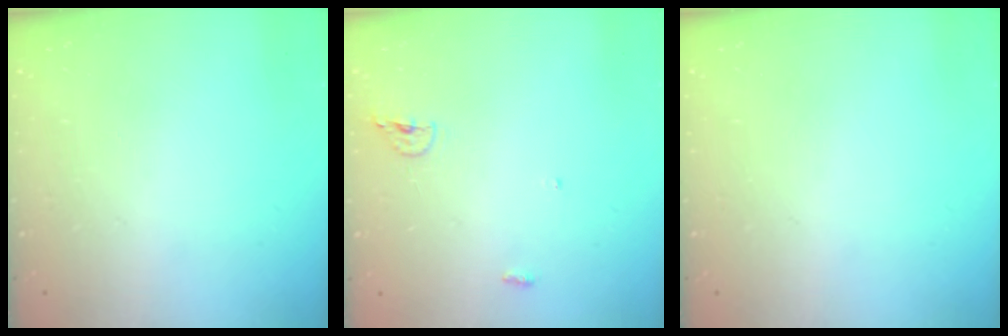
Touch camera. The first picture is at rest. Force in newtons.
{"total": 3.9, "press": 3.8, "slide": 0.8}
{"total": 0.0}